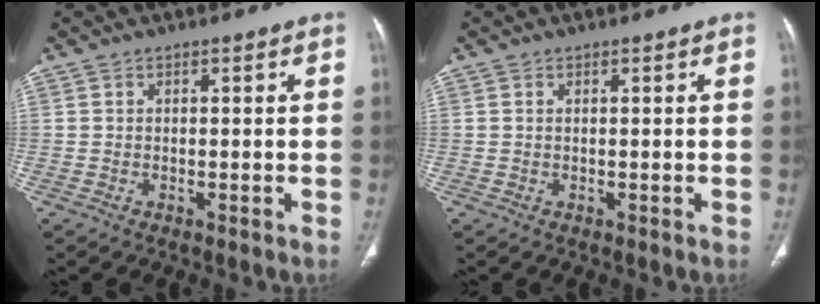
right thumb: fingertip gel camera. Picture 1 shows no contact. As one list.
[{"total": 0.0}]